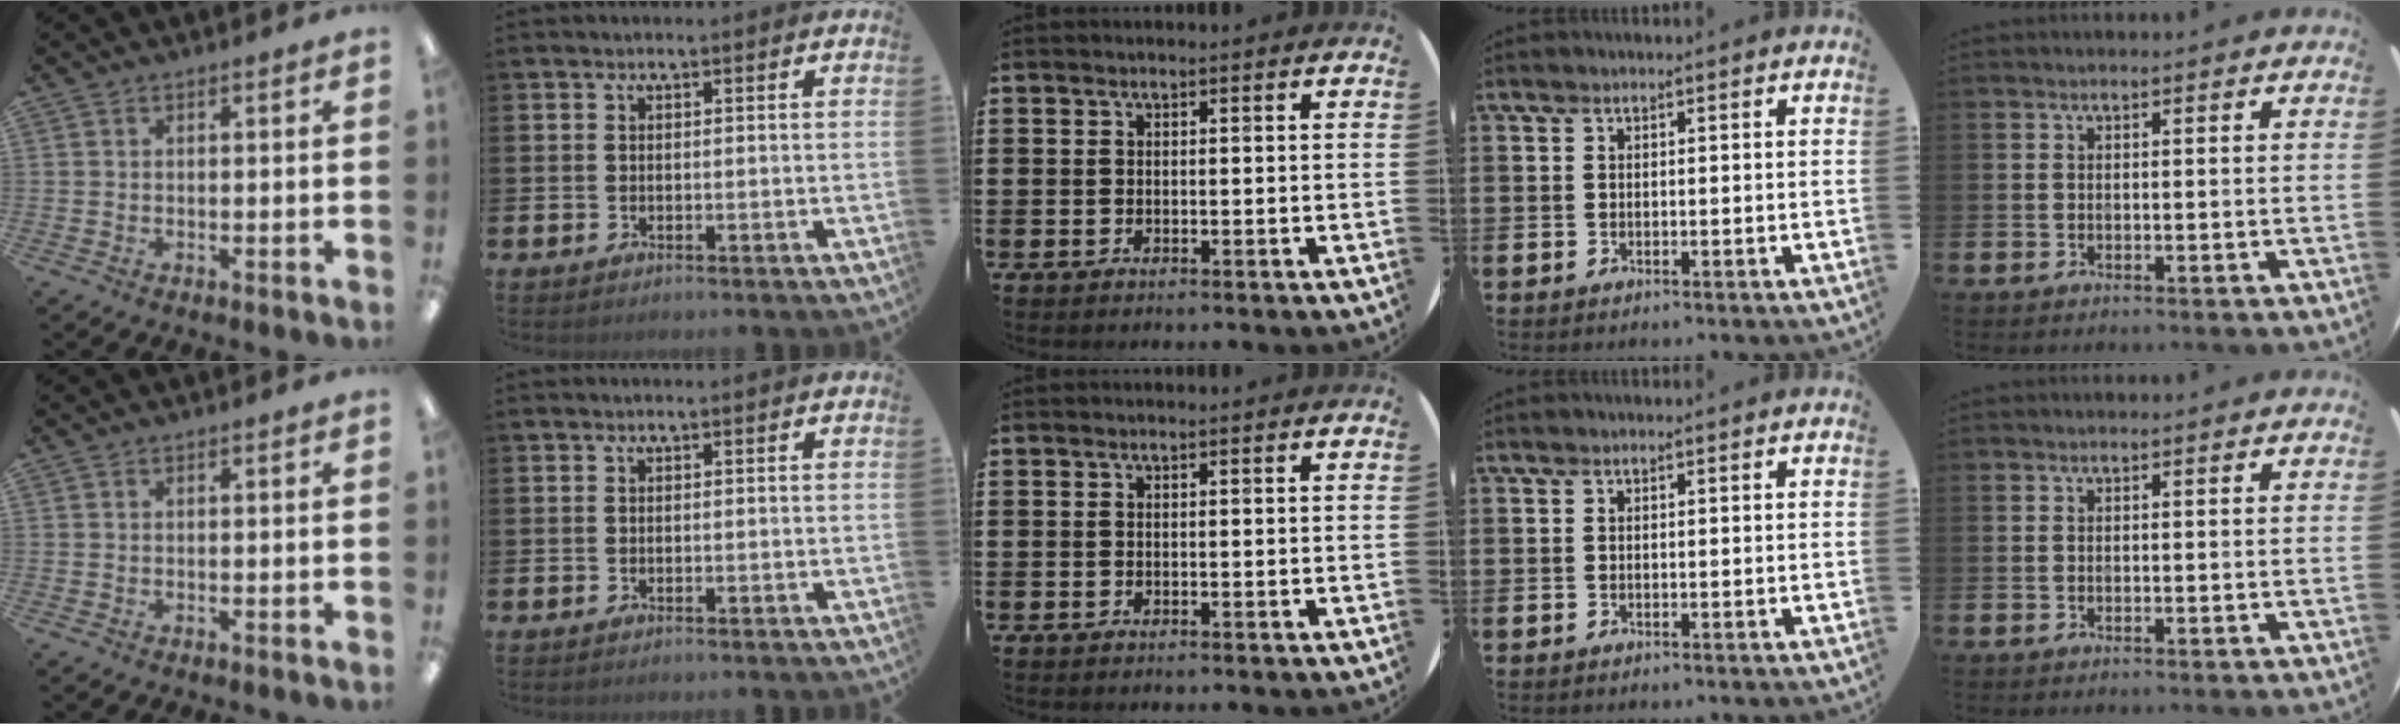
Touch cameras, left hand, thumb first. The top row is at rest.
{}